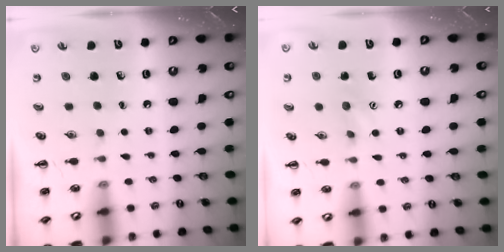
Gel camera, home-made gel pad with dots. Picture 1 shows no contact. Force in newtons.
{"total": 6.5, "press": 6.4, "slide": 1.2}